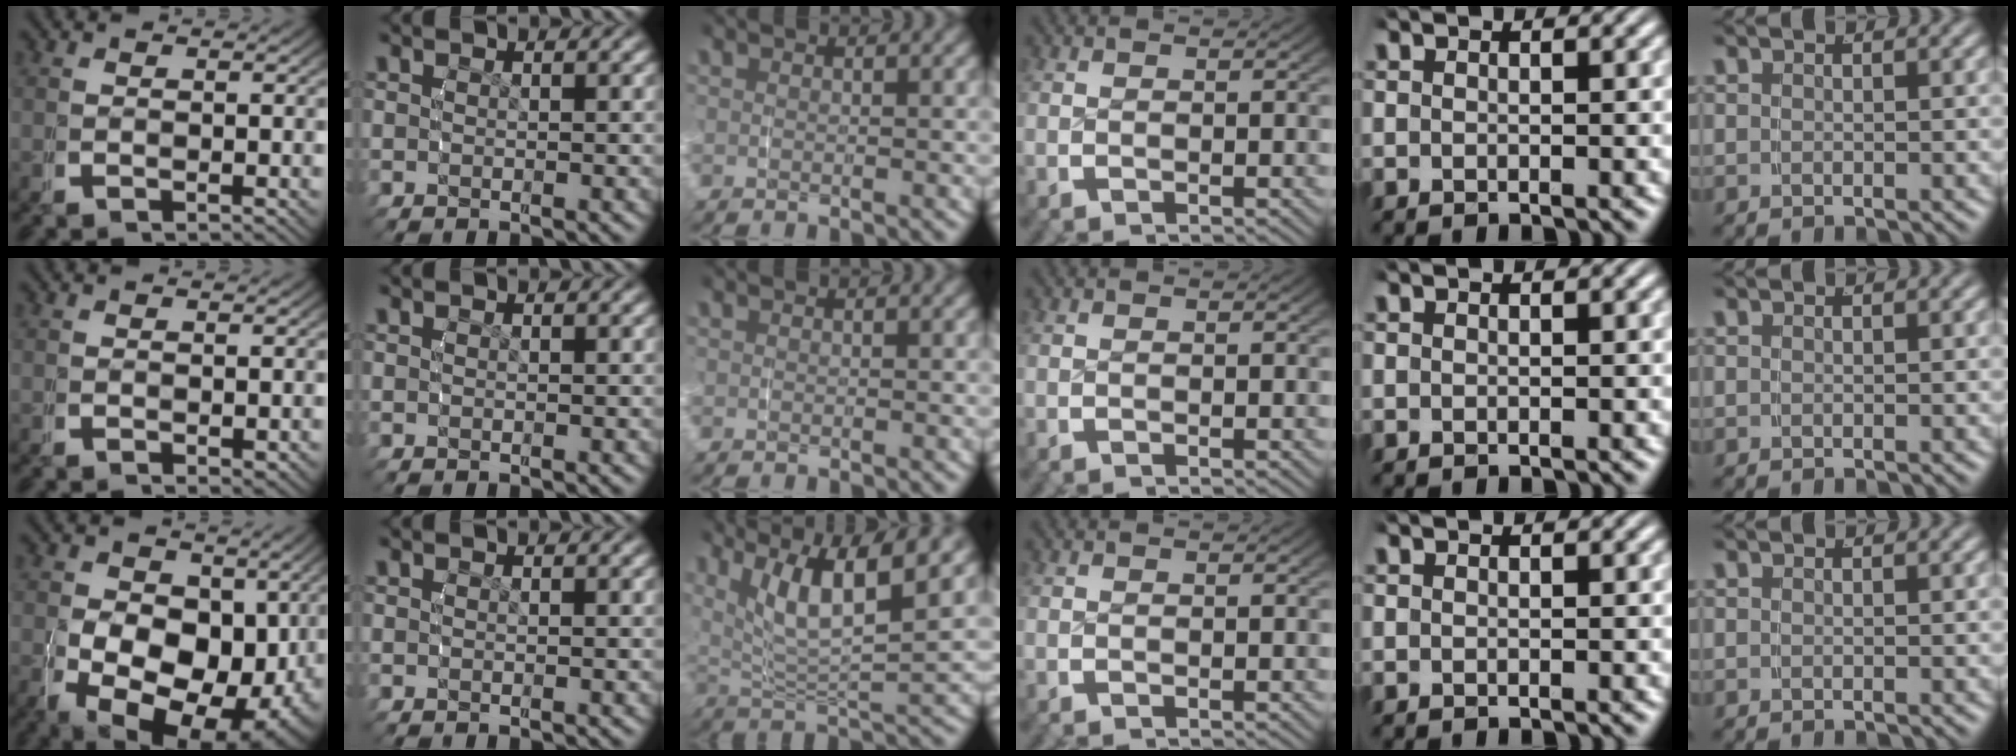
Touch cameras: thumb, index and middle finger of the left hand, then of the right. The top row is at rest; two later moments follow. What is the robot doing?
{"motion": "grasp_and_lifting", "object": "water bottle"}